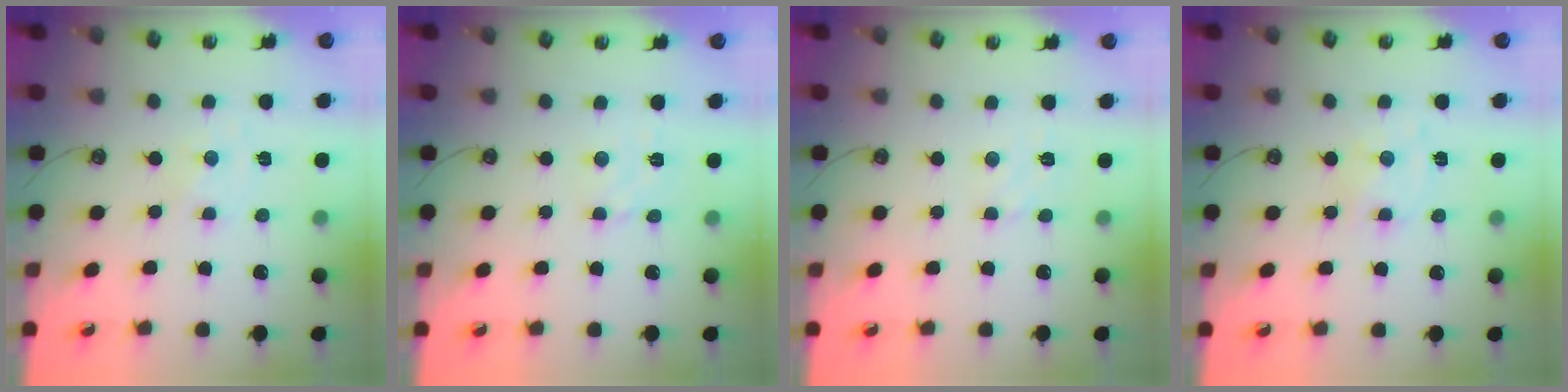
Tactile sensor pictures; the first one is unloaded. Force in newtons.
{"total": 2.6, "press": 2.6, "slide": 0.4}
{"total": 2.9, "press": 2.9, "slide": 0.5}
{"total": 2.4, "press": 2.3, "slide": 0.5}